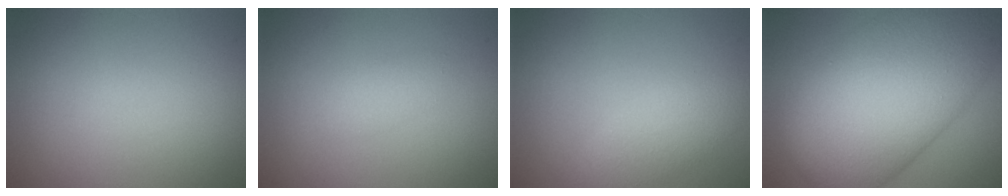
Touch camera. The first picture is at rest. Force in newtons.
{"total": 1.3, "press": 1.3, "slide": 0.1}
{"total": 2.8, "press": 2.8, "slide": 0.2}
{"total": 15.1, "press": 15.1, "slide": 0.2}